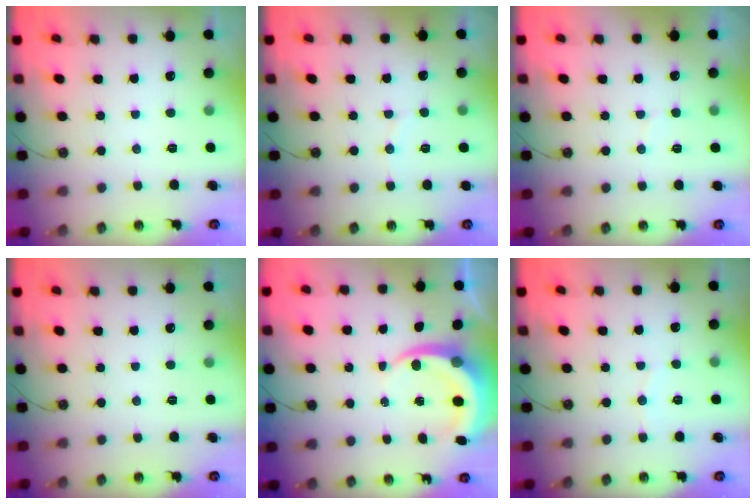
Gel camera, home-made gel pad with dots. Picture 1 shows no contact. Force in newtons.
{"total": 3.4, "press": 3.2, "slide": 1.2}
{"total": 2.3, "press": 2.0, "slide": 1.2}
{"total": 0.0}
{"total": 6.3, "press": 6.3, "slide": 0.8}
{"total": 4.0, "press": 4.0, "slide": 0.5}